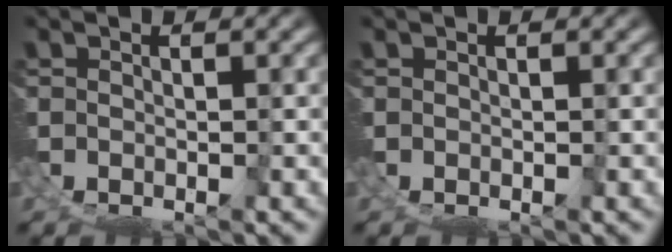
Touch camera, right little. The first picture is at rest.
{"total": 0.0}